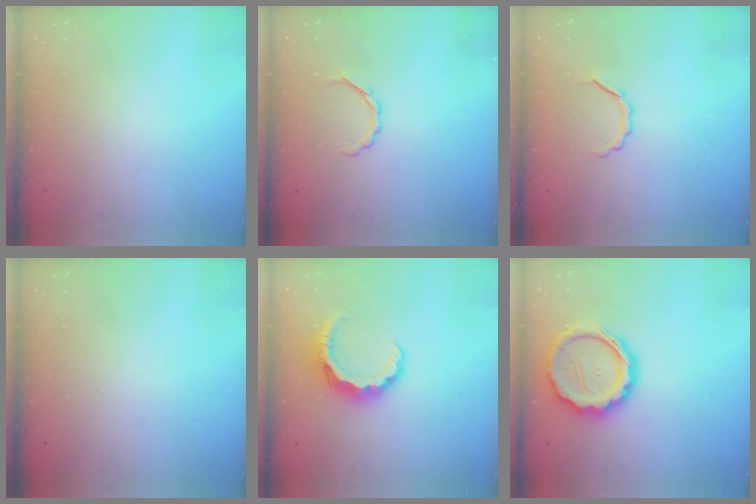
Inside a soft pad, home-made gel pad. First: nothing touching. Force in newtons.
{"total": 3.0, "press": 2.8, "slide": 0.9}
{"total": 3.8, "press": 3.7, "slide": 0.6}
{"total": 0.0}
{"total": 8.4, "press": 8.3, "slide": 1.2}
{"total": 16.7, "press": 16.4, "slide": 3.3}